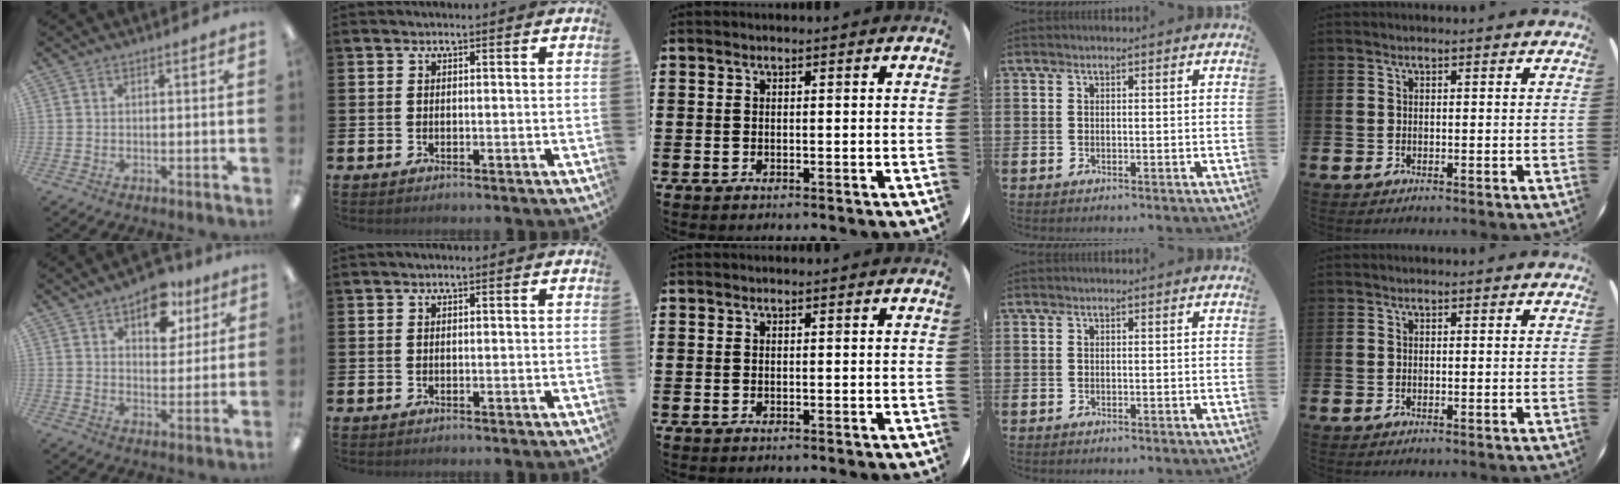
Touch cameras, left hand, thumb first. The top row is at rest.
{"thumb": {"total": 11.2, "force": [6.8, 6.5, 6.1], "torque": [-0.067, -0.027, 0.114]}}